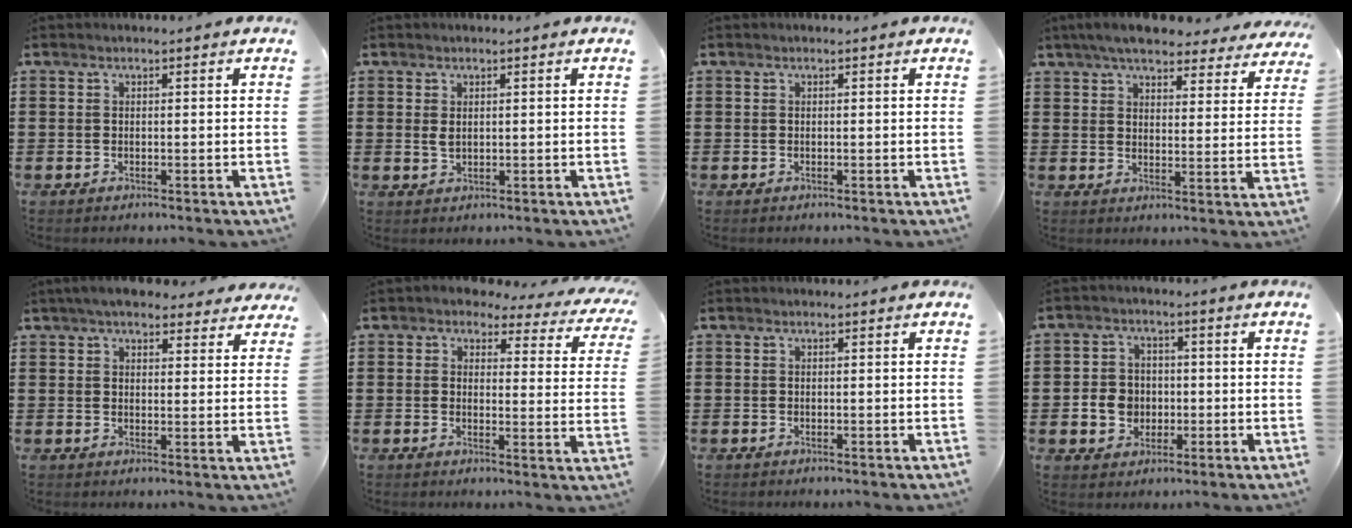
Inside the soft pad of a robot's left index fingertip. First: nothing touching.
{"total": 1.4, "force": [0.4, 0.8, 1.1], "torque": [-0.031, 0.003, 0.004]}
{"total": 0.0}
{"total": 6.2, "force": [5.7, 0.9, 2.4], "torque": [-0.060, -0.019, 0.101]}
{"total": 5.3, "force": [4.7, 1.4, 2.2], "torque": [-0.056, -0.004, 0.087]}
{"total": 3.0, "force": [2.6, 1.0, 1.1], "torque": [-0.031, -0.016, 0.040]}
{"total": 0.0}
{"total": 4.8, "force": [-0.7, 4.3, 2.1], "torque": [-0.042, 0.007, -0.016]}